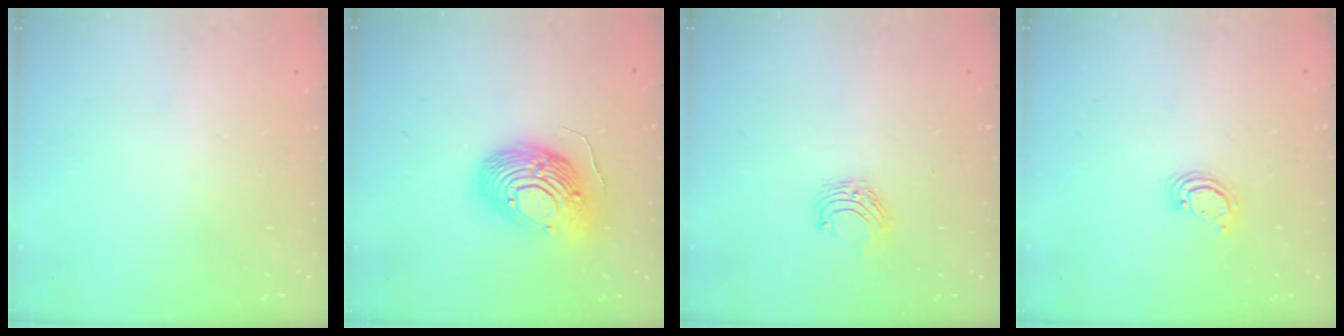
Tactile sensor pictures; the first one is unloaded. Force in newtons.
{"total": 16.9, "press": 16.8, "slide": 1.6}
{"total": 6.4, "press": 6.3, "slide": 0.7}
{"total": 2.3, "press": 2.3, "slide": 0.3}